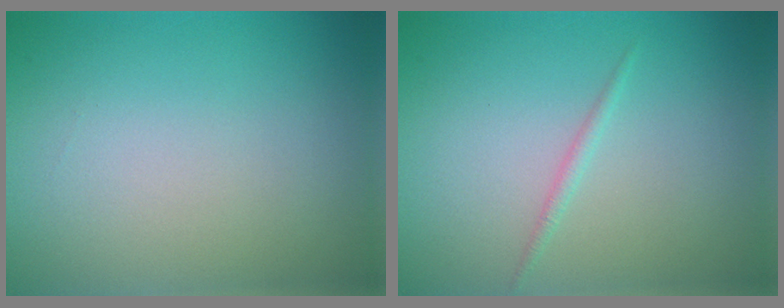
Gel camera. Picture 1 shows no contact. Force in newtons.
{"total": 0.8, "press": 0.8, "slide": 0.0}